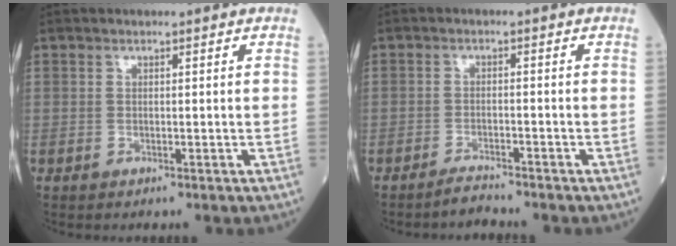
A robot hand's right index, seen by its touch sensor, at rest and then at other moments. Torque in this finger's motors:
{"motor_torque": [-0.21, -0.20, -0.03, 0.00]}